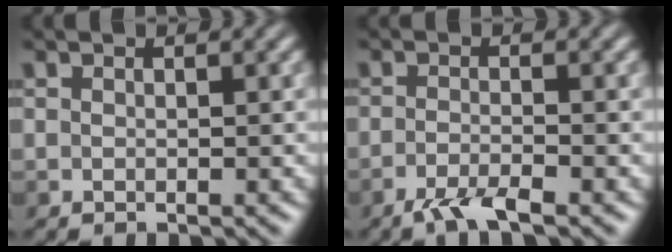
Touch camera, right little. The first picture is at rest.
{"total": 2.9, "force": [-2.0, 0.5, 2.1], "torque": [-0.040, -0.004, -0.046]}